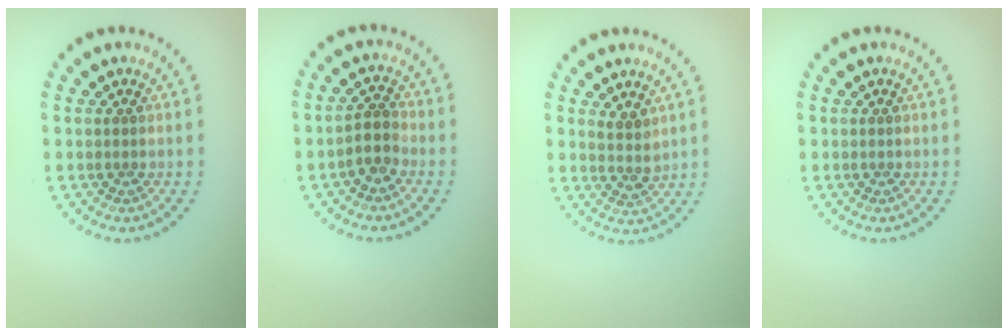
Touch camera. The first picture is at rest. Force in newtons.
{"total": 2.2, "press": 1.7, "slide": 1.3}
{"total": 1.9, "press": 1.5, "slide": 1.1}
{"total": 0.0}